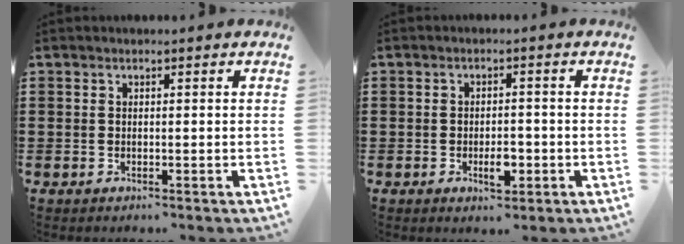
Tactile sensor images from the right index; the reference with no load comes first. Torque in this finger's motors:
{"motor_torque": [0.48, 0.47, 0.07, 0.04]}